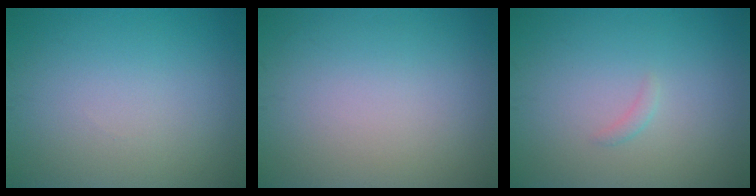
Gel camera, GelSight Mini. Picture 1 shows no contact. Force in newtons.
{"total": 0.0}
{"total": 0.6, "press": 0.6, "slide": 0.1}